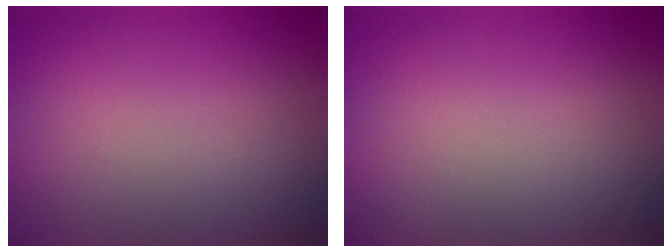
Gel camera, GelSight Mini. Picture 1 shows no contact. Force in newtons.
{"total": 0.0}